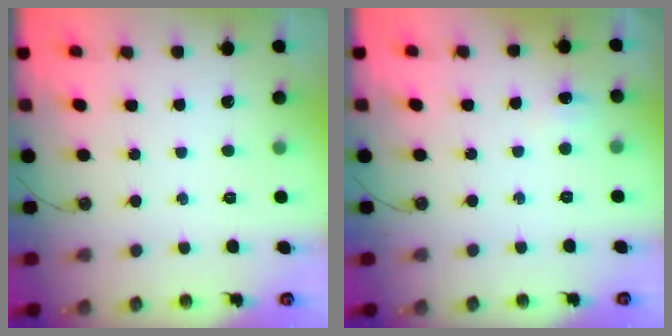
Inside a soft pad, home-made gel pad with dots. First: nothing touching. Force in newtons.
{"total": 13.0, "press": 3.5, "slide": 12.6}